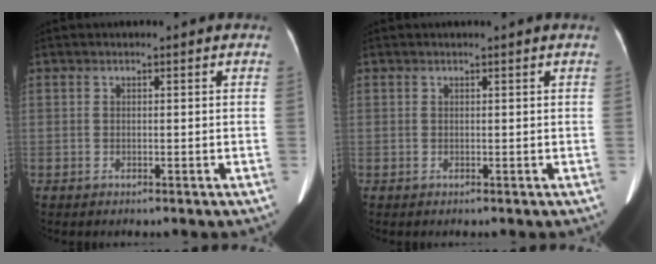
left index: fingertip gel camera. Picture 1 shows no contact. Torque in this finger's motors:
{"motor_torque": [-0.18, -0.45, 0.01, 0.02]}